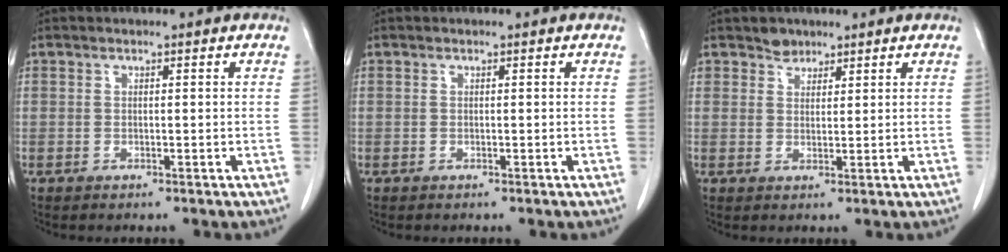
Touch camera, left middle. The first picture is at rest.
{"total": 0.0}
{"total": 2.1, "force": [1.7, 1.2, 0.1], "torque": [0.004, 0.000, 0.027]}